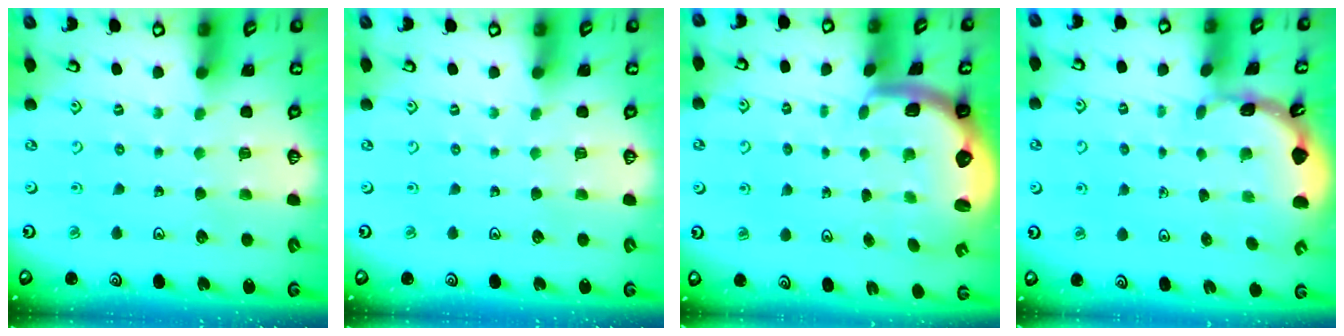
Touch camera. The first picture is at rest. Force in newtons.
{"total": 0.0}
{"total": 2.8, "press": 2.4, "slide": 1.4}
{"total": 1.6, "press": 1.6, "slide": 0.1}